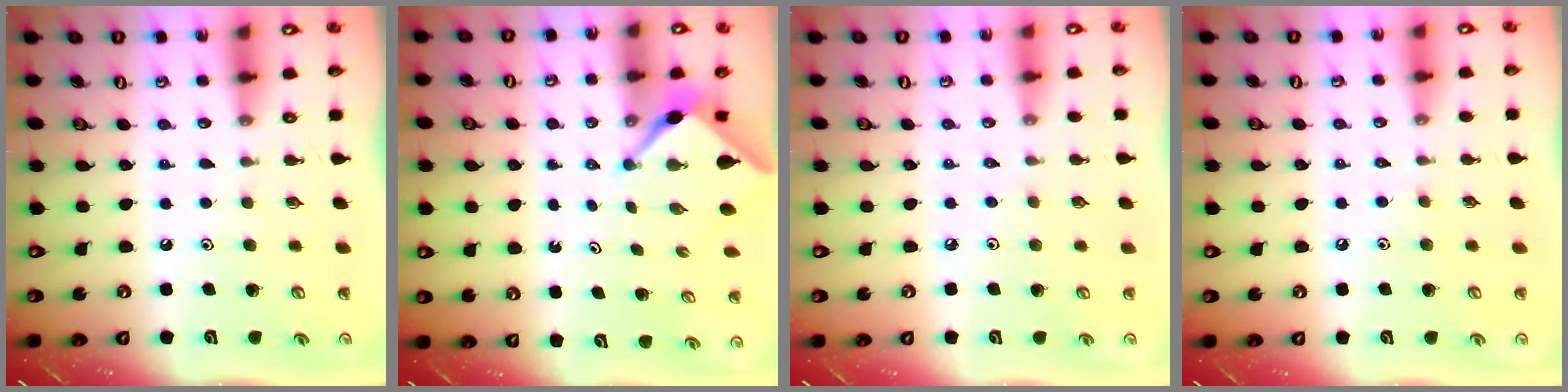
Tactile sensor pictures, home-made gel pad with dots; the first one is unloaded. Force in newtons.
{"total": 2.2, "press": 2.2, "slide": 0.1}
{"total": 4.0, "press": 4.0, "slide": 0.6}
{"total": 3.0, "press": 3.0, "slide": 0.6}